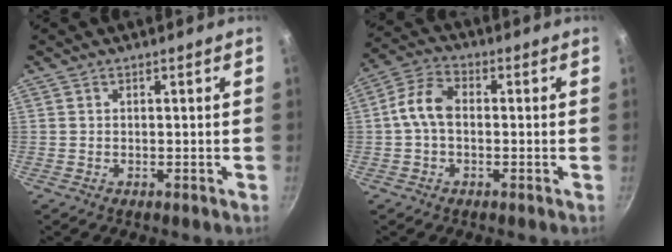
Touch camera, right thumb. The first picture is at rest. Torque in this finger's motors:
{"motor_torque": [2.50, 2.51, 1.57, -1.20, 0.31]}